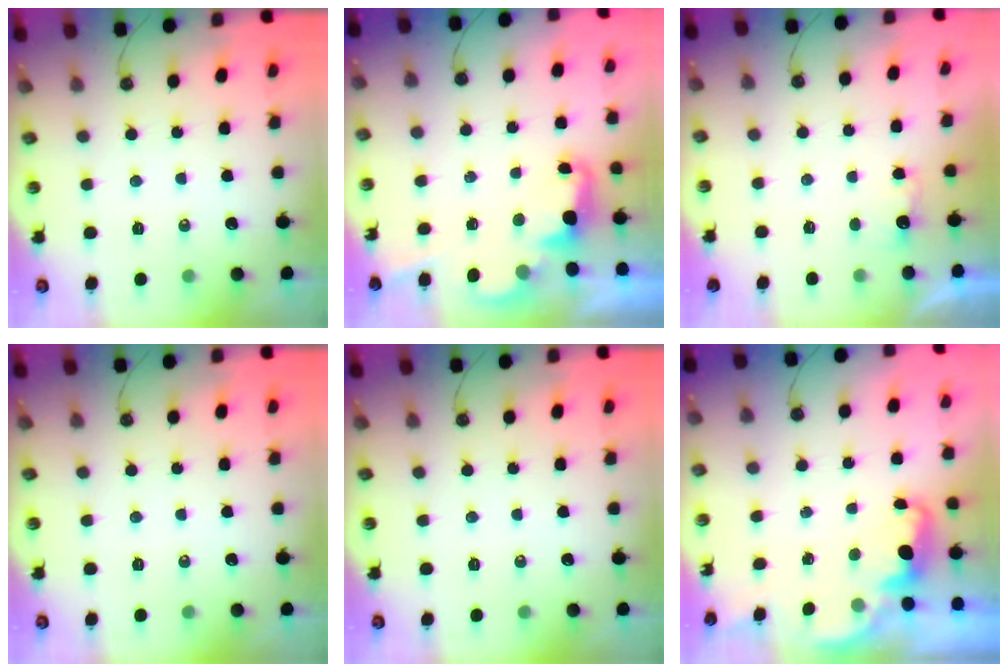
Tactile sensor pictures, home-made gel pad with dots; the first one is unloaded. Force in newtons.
{"total": 2.4, "press": 2.4, "slide": 0.6}
{"total": 2.3, "press": 2.2, "slide": 0.9}
{"total": 0.0}
{"total": 0.0}
{"total": 2.3, "press": 2.3, "slide": 0.5}